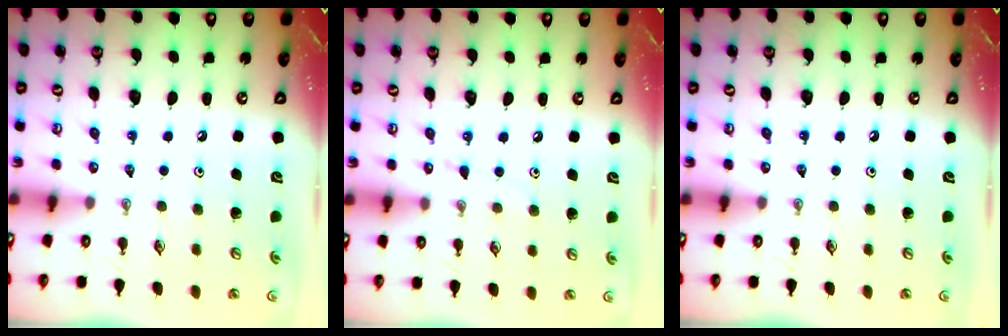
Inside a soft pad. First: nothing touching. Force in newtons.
{"total": 4.7, "press": 4.7, "slide": 0.6}
{"total": 0.0}